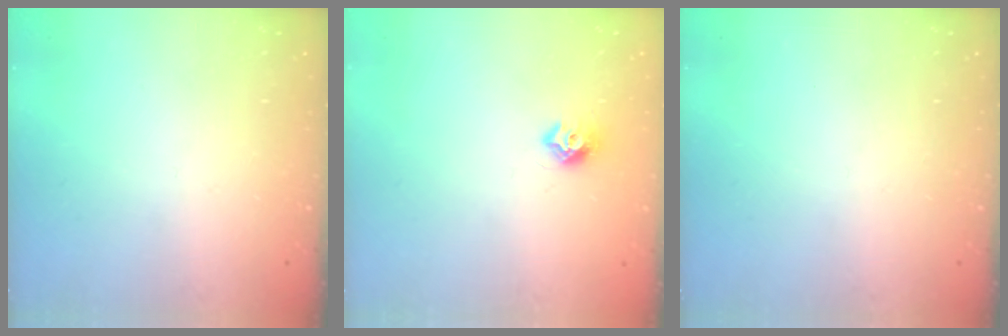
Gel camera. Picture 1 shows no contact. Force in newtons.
{"total": 7.7, "press": 7.7, "slide": 0.7}
{"total": 0.0}